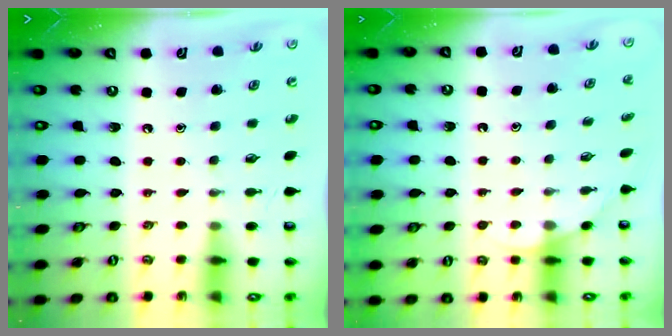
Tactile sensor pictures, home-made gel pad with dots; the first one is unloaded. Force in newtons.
{"total": 2.9, "press": 2.9, "slide": 0.2}